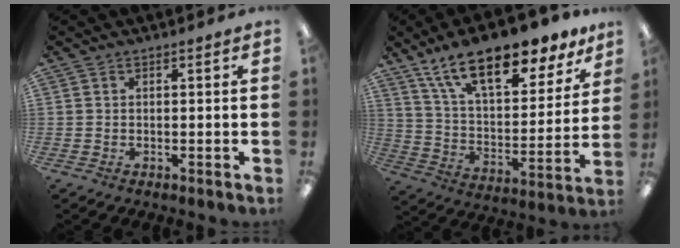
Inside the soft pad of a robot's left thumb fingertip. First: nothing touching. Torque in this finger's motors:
{"motor_torque": [0.63, 0.68, 1.51, -1.26, 0.16]}